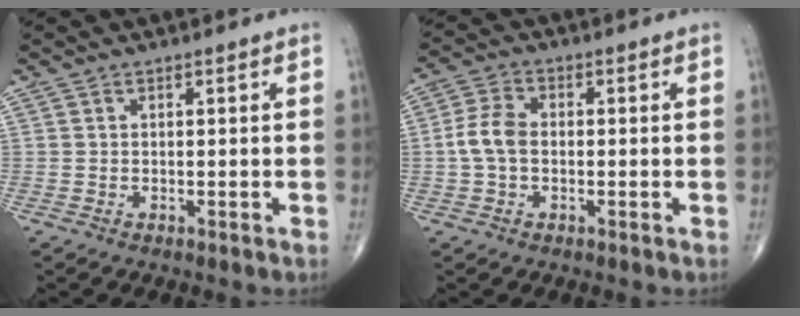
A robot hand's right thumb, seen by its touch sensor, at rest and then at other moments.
{"total": 5.7, "force": [-0.5, 3.7, 4.3], "torque": [-0.092, 0.017, -0.017]}